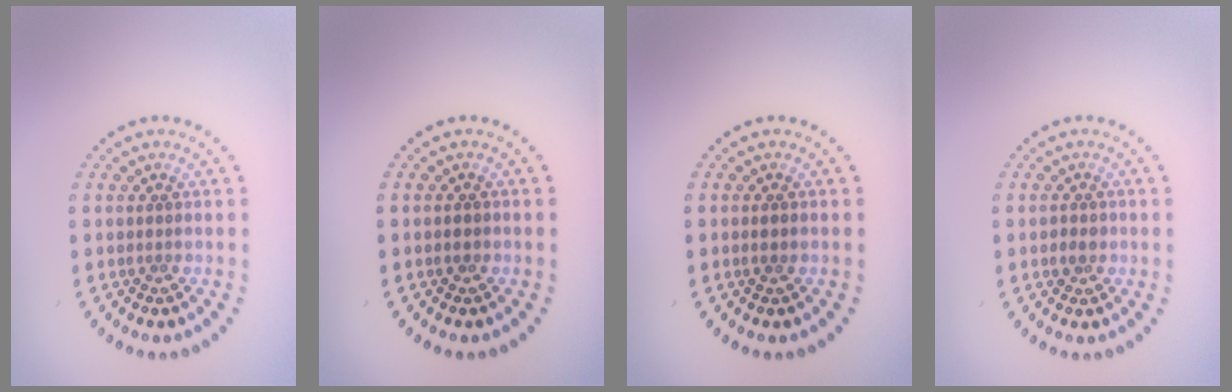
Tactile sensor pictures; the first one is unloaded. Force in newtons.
{"total": 0.8, "press": 0.8, "slide": 0.1}
{"total": 0.9, "press": 0.8, "slide": 0.3}
{"total": 1.5, "press": 1.4, "slide": 0.5}